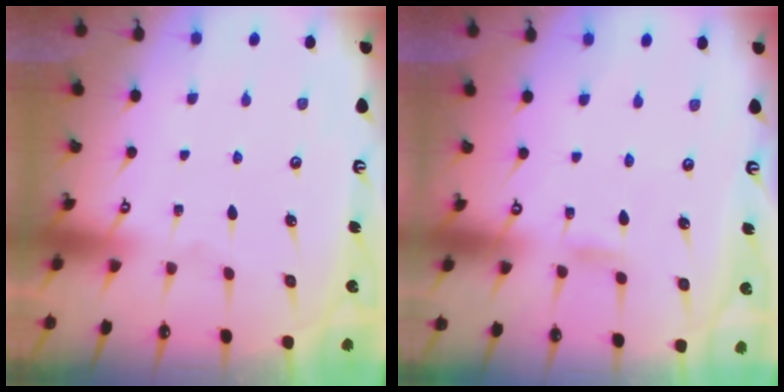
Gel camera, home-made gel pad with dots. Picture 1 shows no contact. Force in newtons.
{"total": 4.6, "press": 4.6, "slide": 0.5}